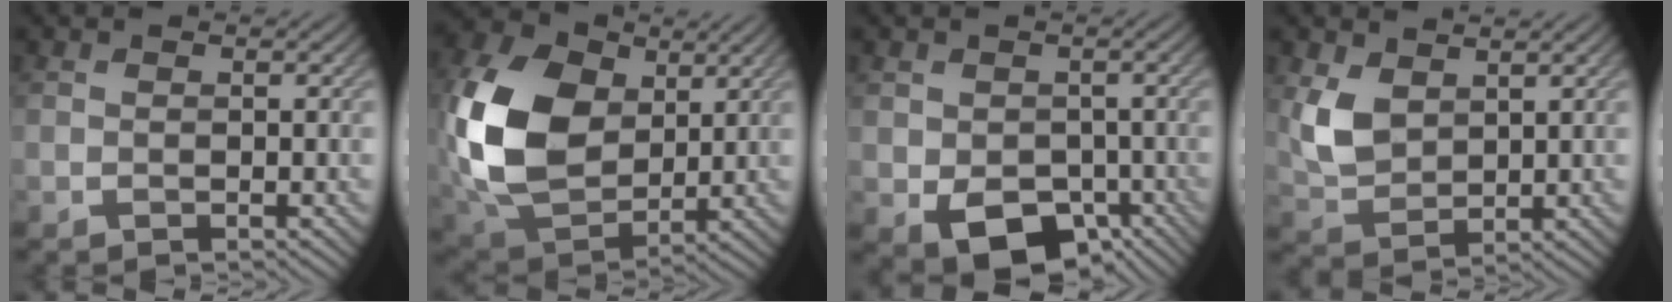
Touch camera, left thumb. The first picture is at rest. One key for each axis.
{"total": 15.1, "fx": 2.3, "fy": 10.7, "fz": 10.3, "tx": -0.258, "ty": 0.012, "tz": 0.040}
{"total": 7.3, "fx": -2.9, "fy": 5.3, "fz": 4.1, "tx": -0.075, "ty": -0.027, "tz": -0.042}
{"total": 5.1, "fx": 2.4, "fy": 3.3, "fz": 3.1, "tx": -0.080, "ty": -0.009, "tz": 0.052}